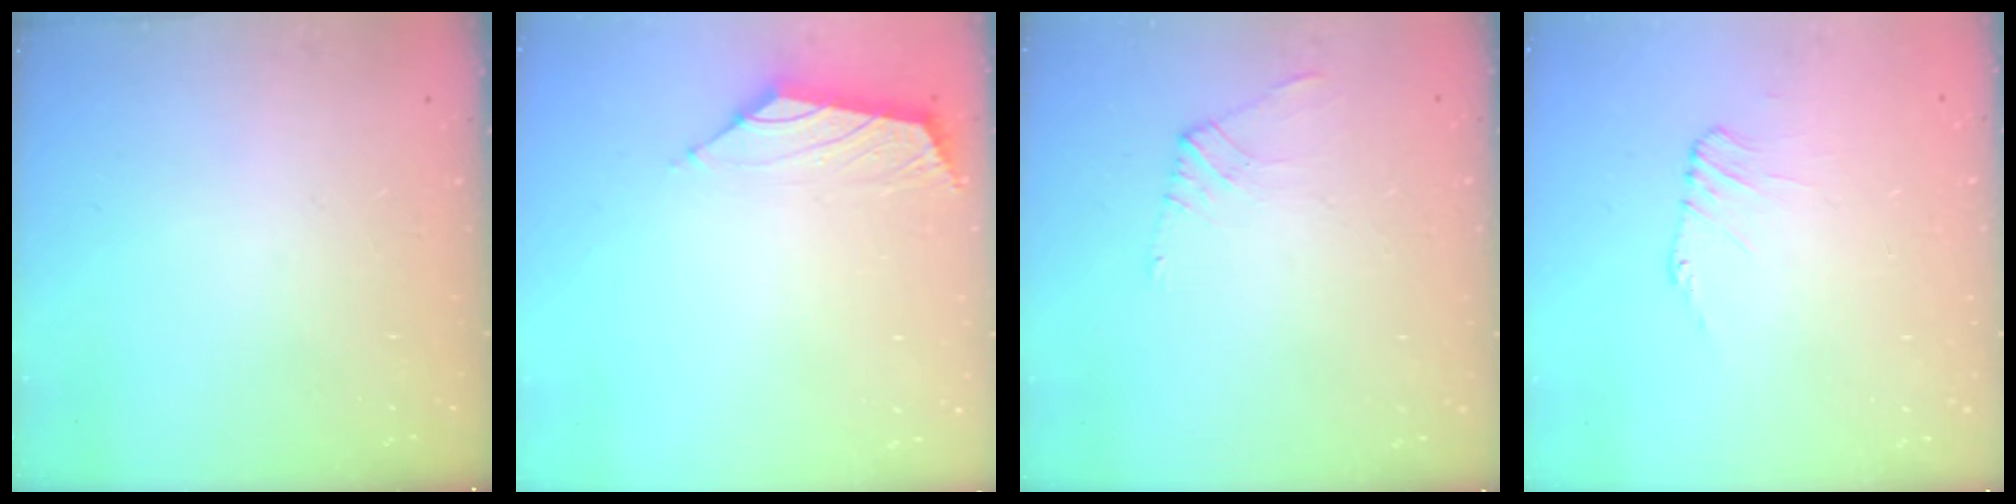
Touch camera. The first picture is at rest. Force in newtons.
{"total": 1.7, "press": 1.6, "slide": 0.7}
{"total": 2.9, "press": 2.9, "slide": 0.5}
{"total": 1.1, "press": 1.1, "slide": 0.3}